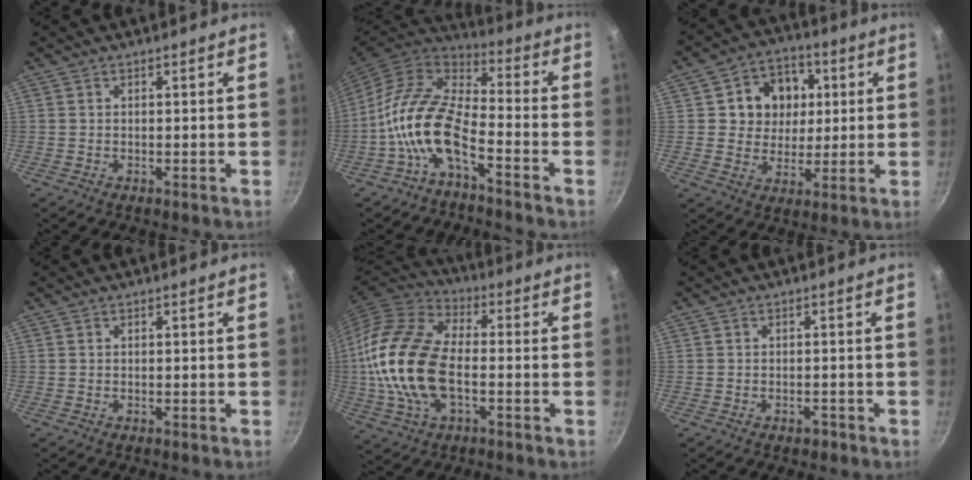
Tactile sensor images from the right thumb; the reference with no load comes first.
{"total": 13.5, "force": [-5.4, 6.4, 10.6], "torque": [-0.199, 0.052, -0.118]}
{"total": 11.8, "force": [2.6, 10.2, 5.4], "torque": [-0.048, 0.000, 0.036]}
{"total": 0.0}
{"total": 19.8, "force": [-2.1, 11.4, 16.0], "torque": [-0.313, 0.029, -0.051]}
{"total": 1.4, "force": [-0.9, 0.9, 0.6], "torque": [-0.004, 0.011, -0.009]}